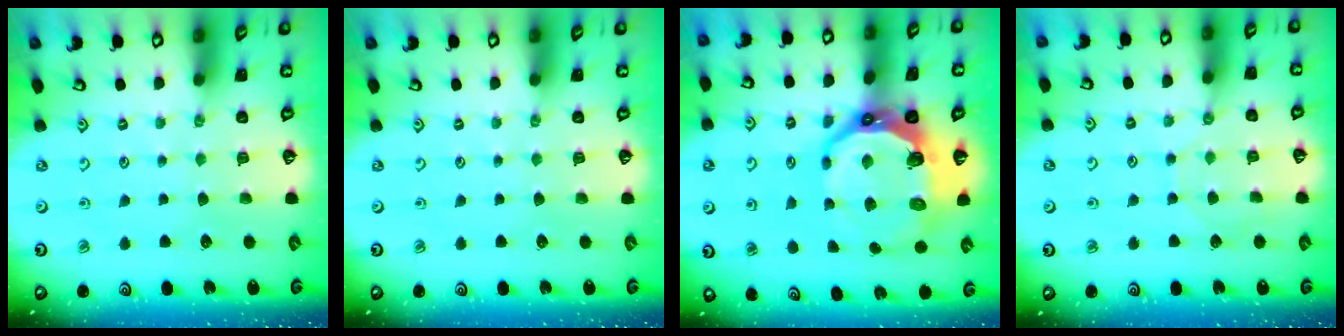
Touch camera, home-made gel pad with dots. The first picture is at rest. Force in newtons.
{"total": 0.0}
{"total": 15.7, "press": 14.8, "slide": 5.3}
{"total": 4.6, "press": 4.6, "slide": 0.5}